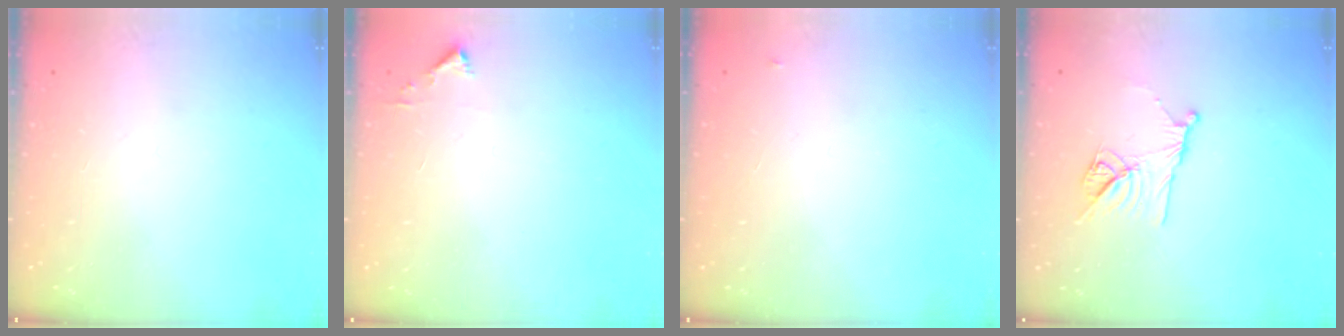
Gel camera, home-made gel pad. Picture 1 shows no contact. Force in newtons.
{"total": 2.3, "press": 2.3, "slide": 0.2}
{"total": 2.8, "press": 2.8, "slide": 0.4}
{"total": 9.9, "press": 9.8, "slide": 1.2}